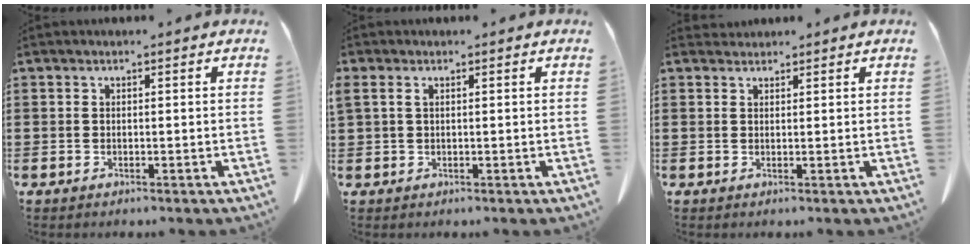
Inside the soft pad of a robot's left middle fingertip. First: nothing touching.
{"total": 1.3, "force": [0.4, 0.6, 1.2], "torque": [-0.026, 0.003, 0.007]}
{"total": 1.2, "force": [1.1, 0.3, -0.1], "torque": [-0.001, 0.000, 0.024]}